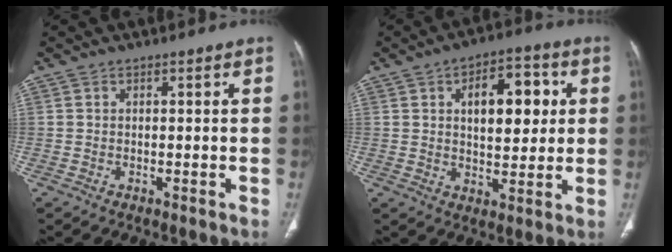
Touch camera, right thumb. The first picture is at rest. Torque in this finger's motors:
{"motor_torque": [-0.59, 0.97, 0.12, -0.02, 0.10]}